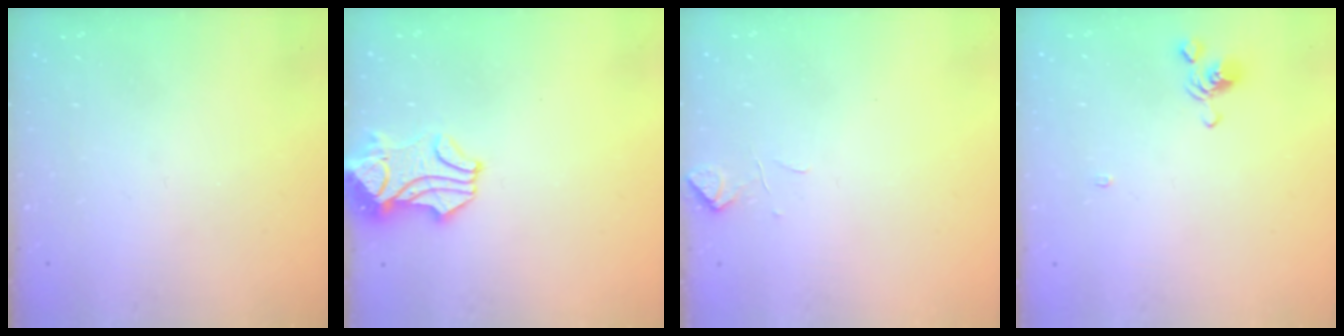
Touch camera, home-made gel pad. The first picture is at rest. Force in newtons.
{"total": 1.0, "press": 0.4, "slide": 0.9}
{"total": 0.8, "press": 0.2, "slide": 0.7}
{"total": 2.8, "press": 2.8, "slide": 0.1}